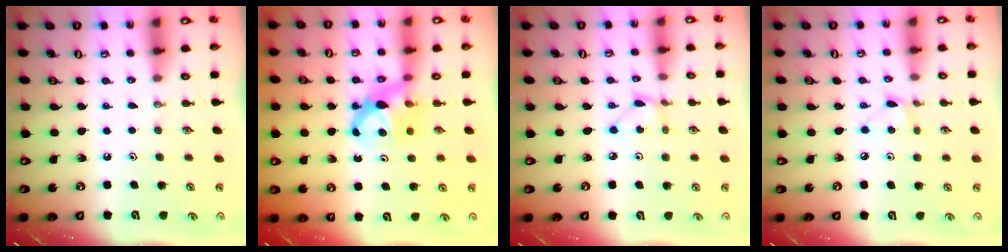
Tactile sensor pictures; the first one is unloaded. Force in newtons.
{"total": 6.4, "press": 6.4, "slide": 0.4}
{"total": 2.0, "press": 2.0, "slide": 0.2}
{"total": 5.0, "press": 5.0, "slide": 0.6}